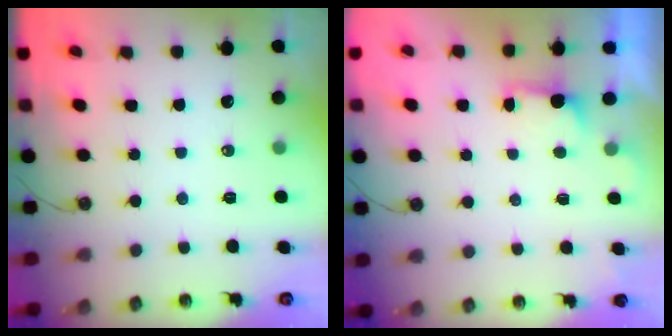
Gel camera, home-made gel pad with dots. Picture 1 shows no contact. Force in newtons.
{"total": 2.0, "press": 1.8, "slide": 0.9}